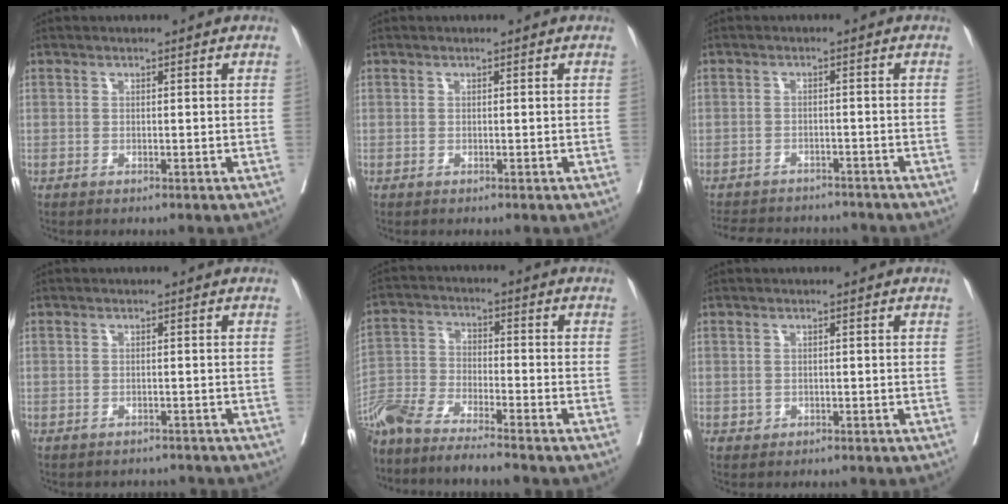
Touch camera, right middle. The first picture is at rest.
{"total": 0.0}
{"total": 11.2, "force": [-10.2, 3.6, 2.7], "torque": [-0.051, 0.008, -0.132]}
{"total": 2.4, "force": [-2.2, 0.9, -0.2], "torque": [0.007, 0.000, -0.032]}
{"total": 12.2, "force": [-10.8, -0.3, 5.6], "torque": [-0.104, -0.027, -0.199]}
{"total": 0.7, "force": [-0.2, 0.7, 0.1], "torque": [0.000, 0.002, -0.001]}